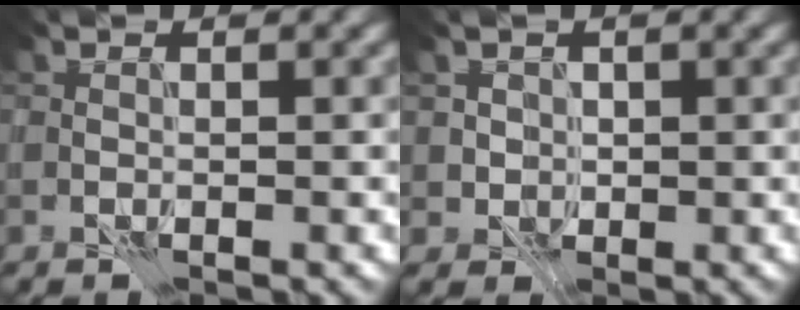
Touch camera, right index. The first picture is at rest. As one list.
[{"total": 1.9, "force": [0.6, 1.8, 0.4], "torque": [0.002, 0.001, 0.015]}]